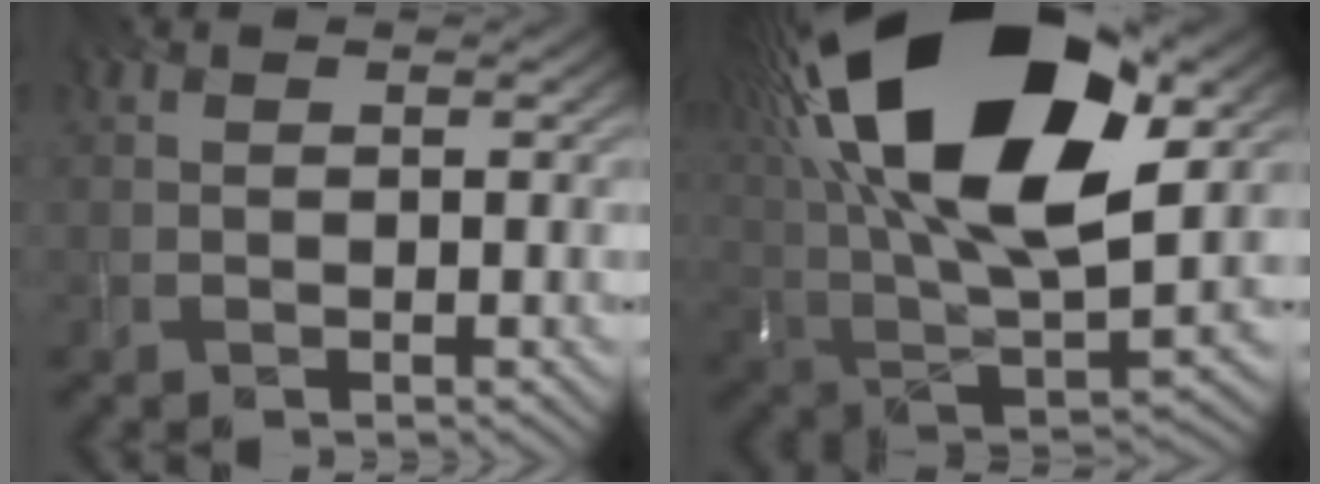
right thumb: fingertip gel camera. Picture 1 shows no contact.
{"total": 22.2, "force": [9.2, 10.8, 17.1], "torque": [-0.335, 0.045, 0.143]}